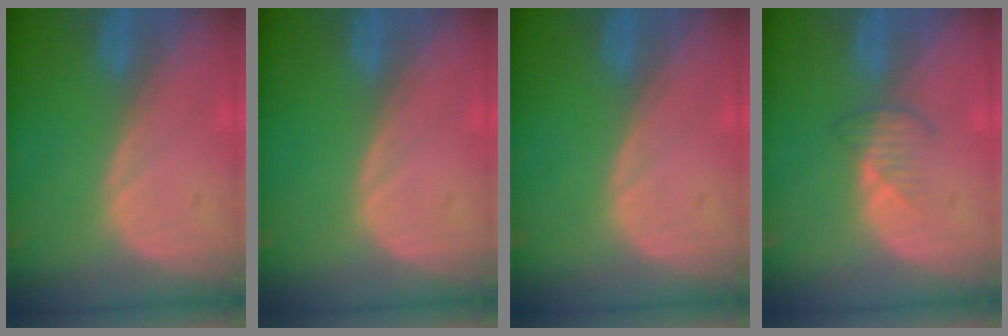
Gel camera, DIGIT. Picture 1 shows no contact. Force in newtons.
{"total": 0.0}
{"total": 0.0}
{"total": 2.8, "press": 2.7, "slide": 0.8}